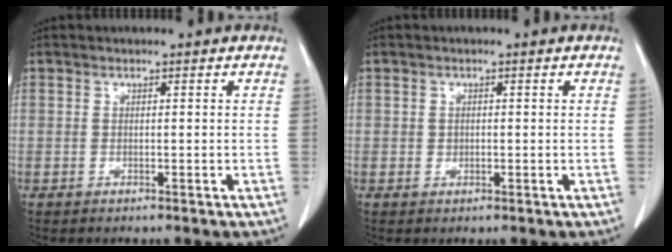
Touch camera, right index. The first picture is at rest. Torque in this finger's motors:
{"motor_torque": [-0.07, 0.08, 0.01, 0.01]}